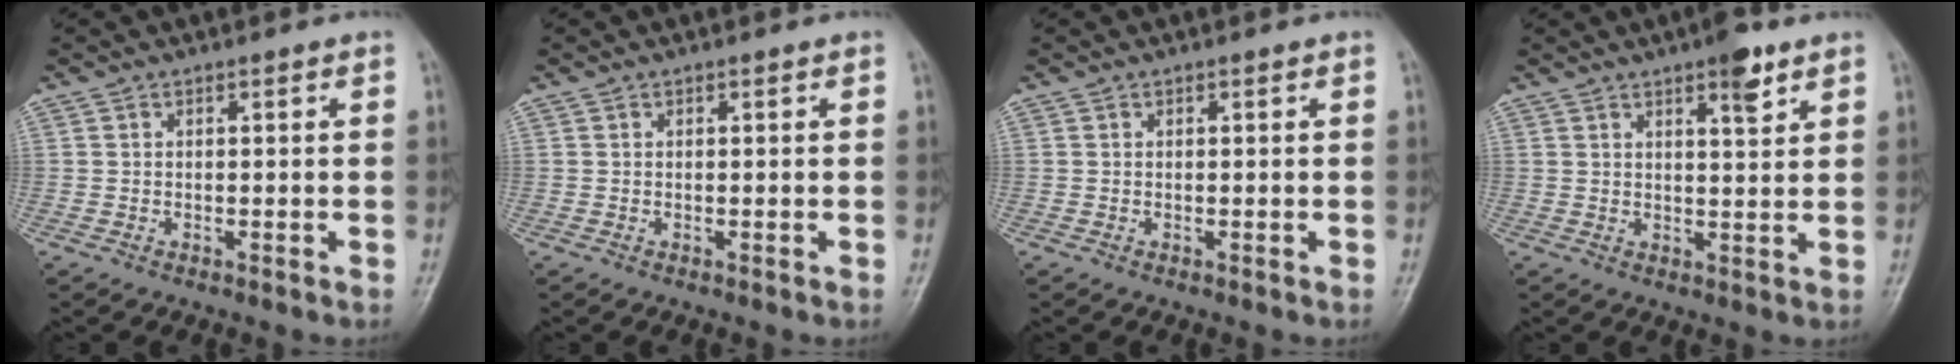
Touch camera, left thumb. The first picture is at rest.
{"total": 0.0}
{"total": 0.0}
{"total": 5.4, "force": [3.4, 1.5, 4.0], "torque": [-0.048, -0.018, 0.046]}